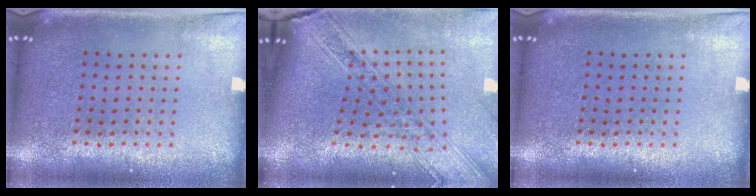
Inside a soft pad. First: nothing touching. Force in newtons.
{"total": 2.5, "press": 2.1, "slide": 1.3}
{"total": 0.0}